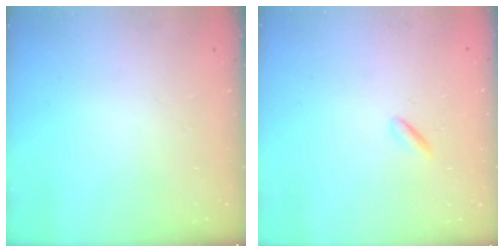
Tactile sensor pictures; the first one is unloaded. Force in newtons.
{"total": 0.0}